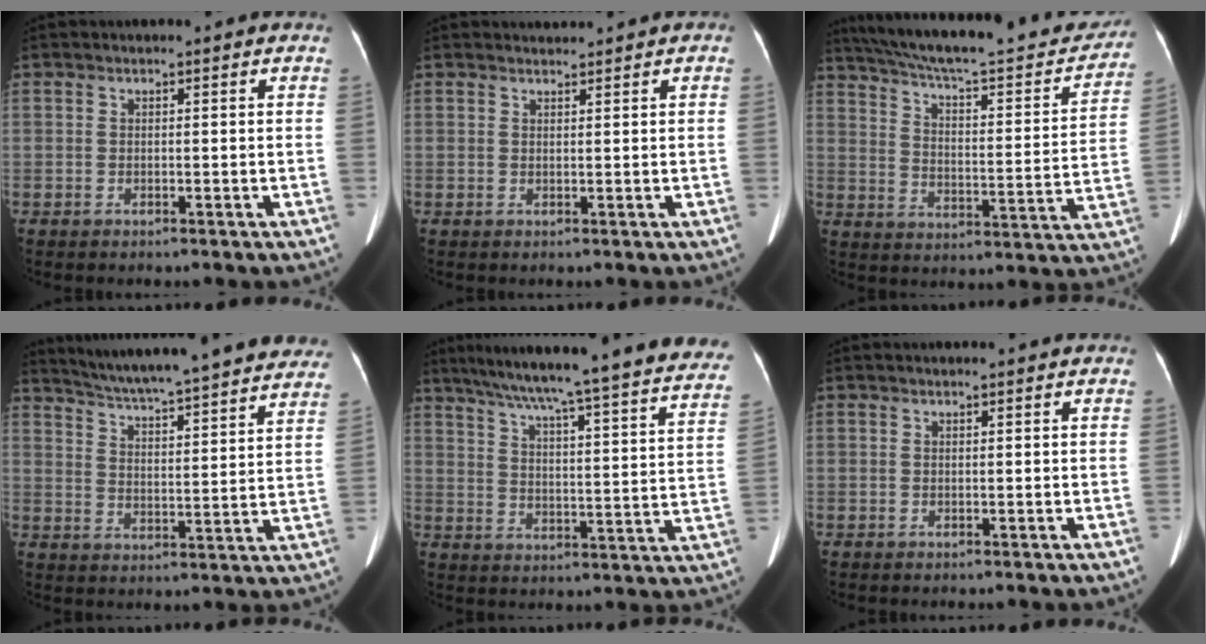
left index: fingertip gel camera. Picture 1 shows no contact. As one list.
[{"total": 0.9, "force": [0.9, 0.0, -0.2], "torque": [-0.001, 0.006, 0.017]}, {"total": 28.6, "force": [24.9, 4.9, 13.1], "torque": [-0.212, -0.023, 0.331]}, {"total": 29.9, "force": [27.1, 2.8, 12.3], "torque": [-0.193, -0.044, 0.344]}, {"total": 33.8, "force": [30.2, 1.8, 15.1], "torque": [-0.213, -0.075, 0.372]}, {"total": 1.2, "force": [1.1, 0.2, 0.4], "torque": [-0.009, 0.010, 0.014]}]